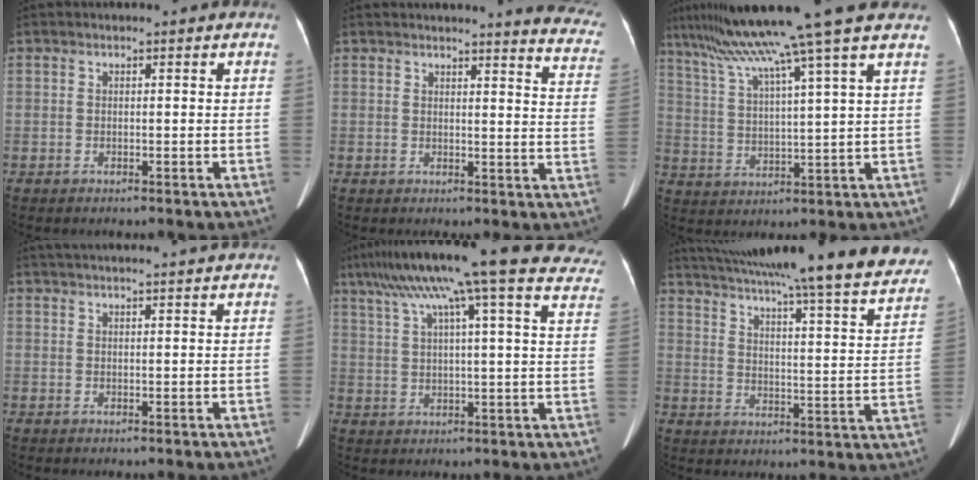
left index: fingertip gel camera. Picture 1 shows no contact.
{"total": 11.6, "force": [11.2, 0.6, 2.9], "torque": [-0.006, -0.084, 0.088]}
{"total": 15.5, "force": [12.2, -2.8, 9.2], "torque": [-0.159, 0.003, 0.187]}
{"total": 13.0, "force": [11.9, 0.4, 5.2], "torque": [-0.084, 0.036, 0.159]}
{"total": 31.5, "force": [25.9, 2.4, 17.9], "torque": [-0.237, -0.008, 0.329]}
{"total": 33.2, "force": [28.9, 2.5, 16.2], "torque": [-0.241, -0.071, 0.365]}